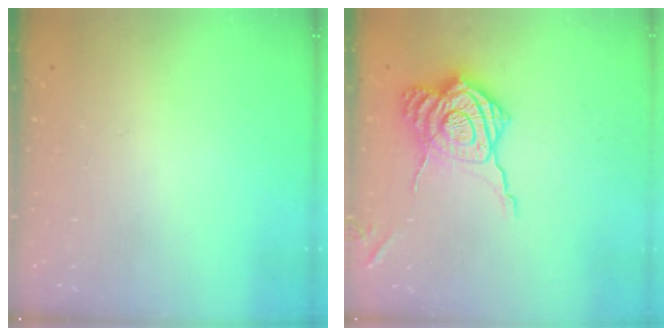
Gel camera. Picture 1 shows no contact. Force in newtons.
{"total": 16.6, "press": 16.5, "slide": 1.4}